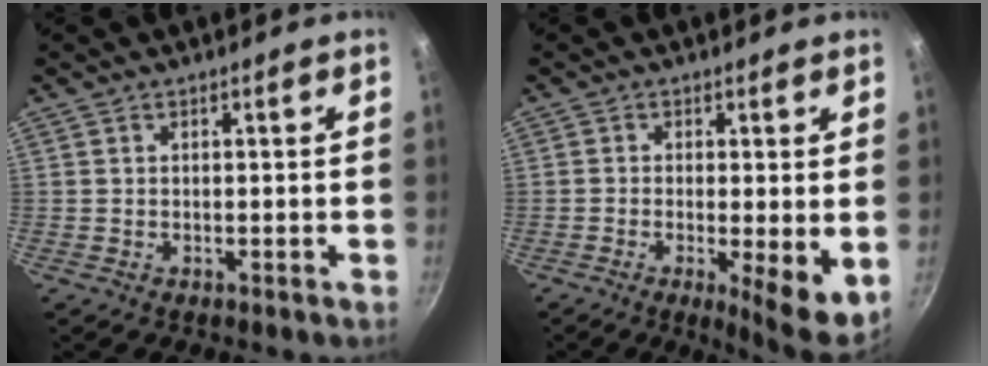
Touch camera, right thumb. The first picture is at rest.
{"total": 7.9, "force": [-1.2, 1.8, 7.6], "torque": [-0.109, -0.016, -0.014]}